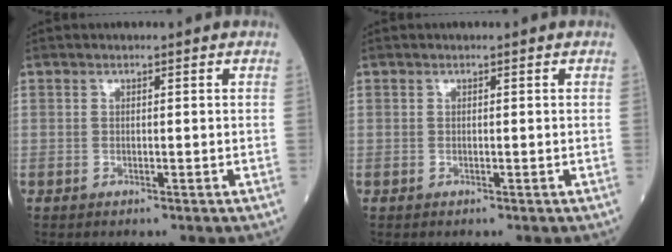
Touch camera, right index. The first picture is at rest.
{"total": 0.0}